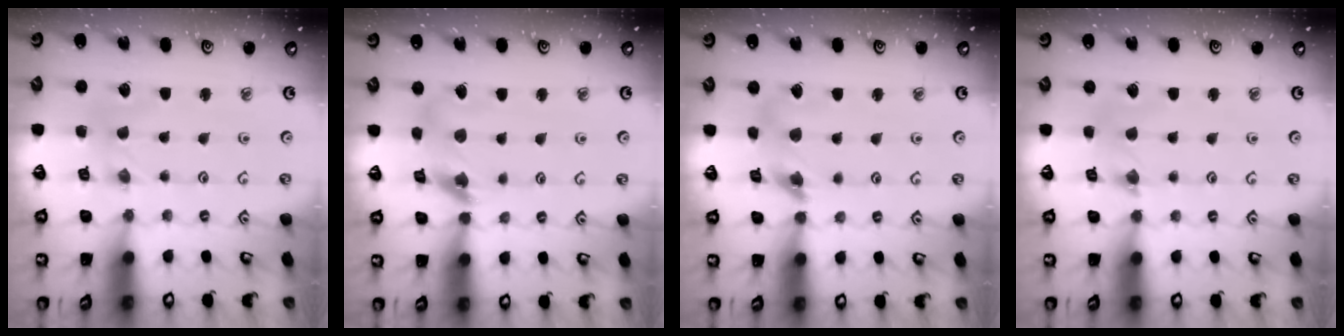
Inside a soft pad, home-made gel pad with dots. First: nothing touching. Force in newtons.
{"total": 11.4, "press": 11.3, "slide": 1.3}
{"total": 9.1, "press": 9.1, "slide": 1.1}
{"total": 1.5, "press": 1.5, "slide": 0.3}